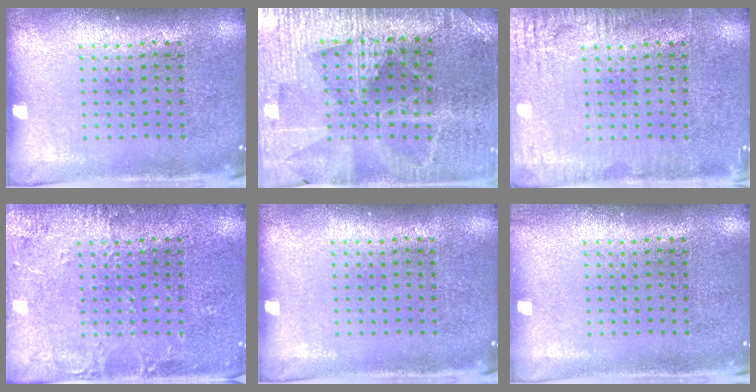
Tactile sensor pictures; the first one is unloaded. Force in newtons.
{"total": 3.2, "press": 3.2, "slide": 0.5}
{"total": 3.0, "press": 3.0, "slide": 0.2}
{"total": 2.9, "press": 2.9, "slide": 0.4}
{"total": 0.0}
{"total": 0.5, "press": 0.5, "slide": 0.1}